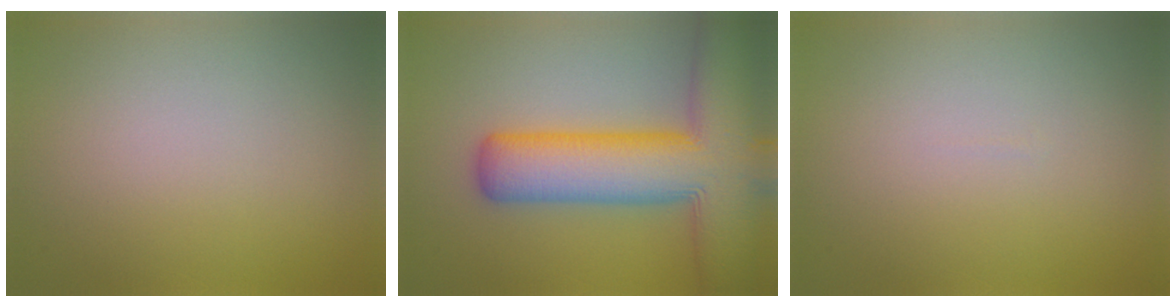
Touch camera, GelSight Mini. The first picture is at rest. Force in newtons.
{"total": 12.7, "press": 12.6, "slide": 0.5}
{"total": 0.0}